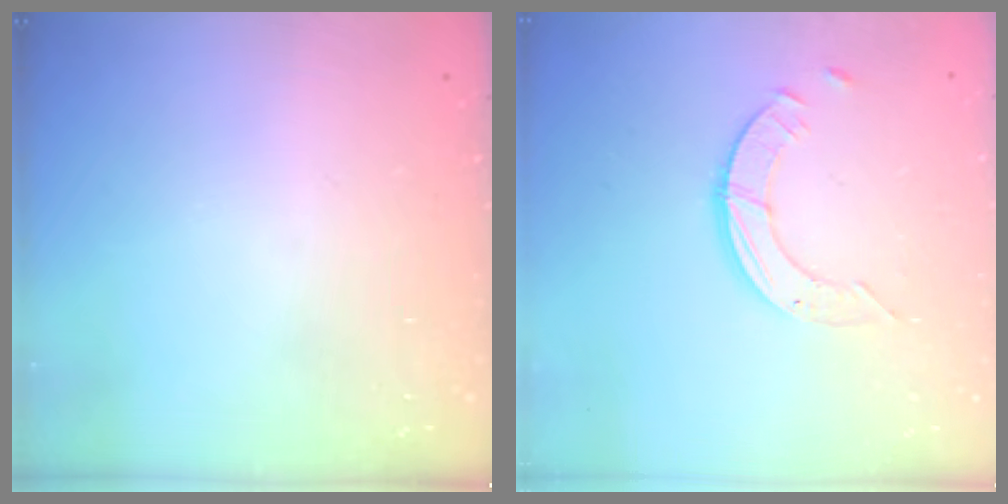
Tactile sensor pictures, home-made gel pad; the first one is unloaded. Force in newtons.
{"total": 3.6, "press": 3.6, "slide": 0.4}